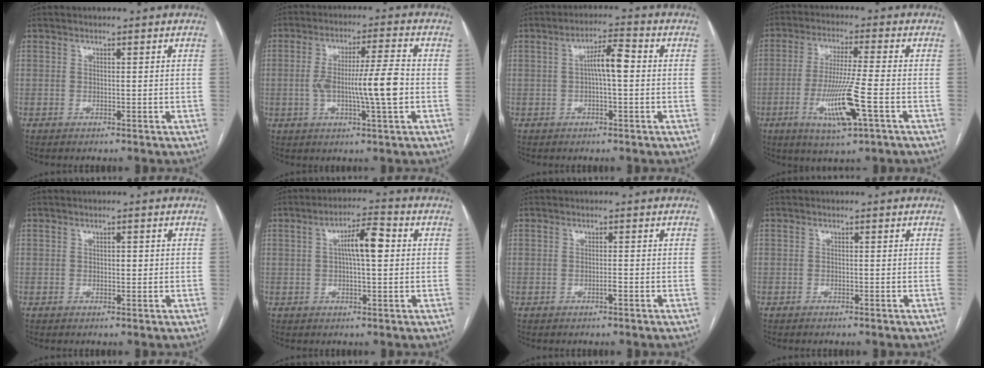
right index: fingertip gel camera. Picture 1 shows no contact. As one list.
[{"total": 9.9, "force": [-1.4, 0.3, 9.8], "torque": [-0.172, 0.005, -0.026]}, {"total": 5.1, "force": [0.1, 1.0, 5.0], "torque": [-0.085, 0.017, 0.000]}, {"total": 10.7, "force": [-3.7, 0.0, 10.0], "torque": [-0.196, -0.017, -0.067]}, {"total": 1.0, "force": [0.0, 0.5, 0.8], "torque": [-0.010, 0.002, 0.001]}, {"total": 6.4, "force": [1.0, 1.3, 6.2], "torque": [-0.107, 0.019, 0.014]}, {"total": 0.9, "force": [-0.5, 0.0, 0.7], "torque": [-0.016, 0.001, -0.007]}, {"total": 0.5, "force": [-0.5, 0.1, 0.2], "torque": [-0.009, -0.001, -0.008]}]